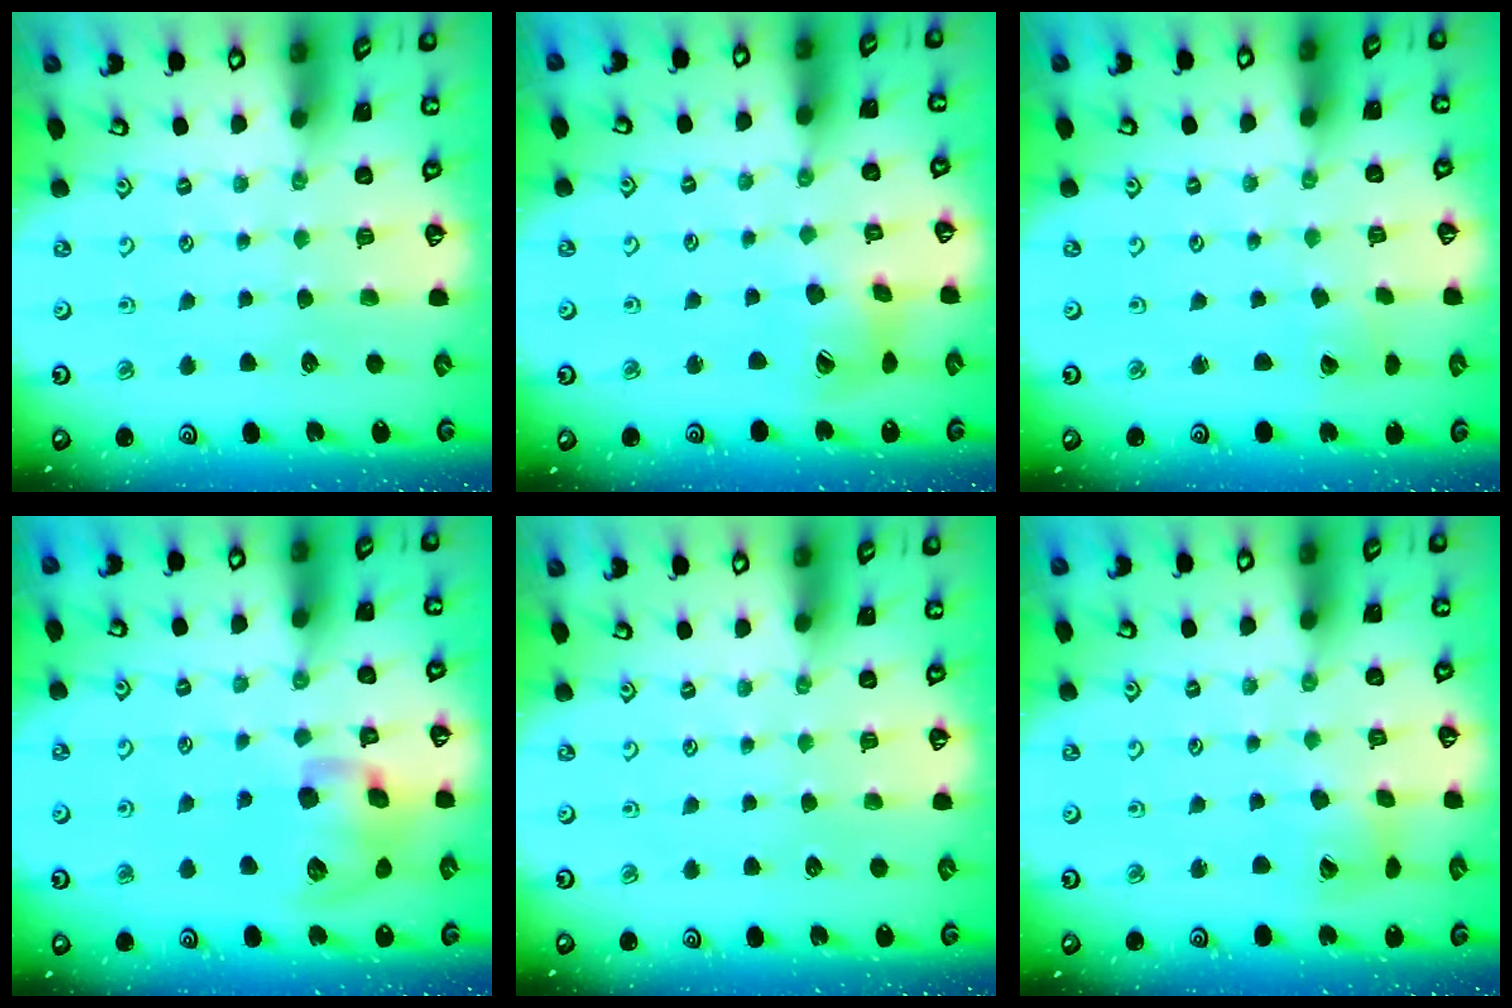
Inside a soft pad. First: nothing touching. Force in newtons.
{"total": 9.1, "press": 9.1, "slide": 1.1}
{"total": 2.1, "press": 2.1, "slide": 0.2}
{"total": 14.6, "press": 14.4, "slide": 2.3}
{"total": 0.0}
{"total": 8.3, "press": 8.2, "slide": 1.2}